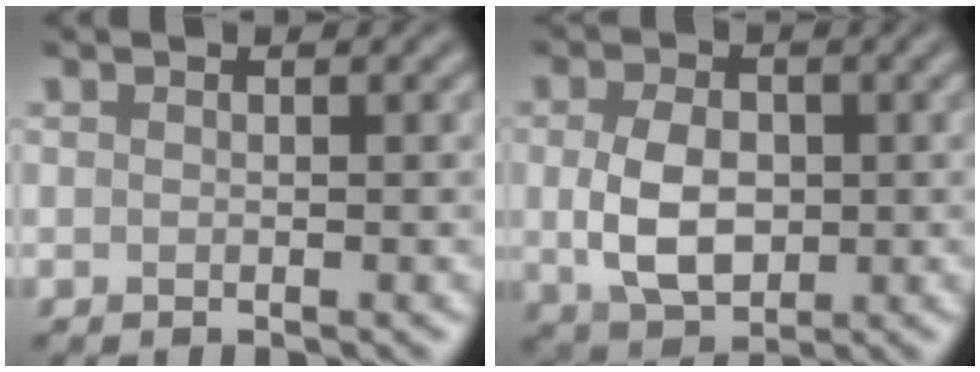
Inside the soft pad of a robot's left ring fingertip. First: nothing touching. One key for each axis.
{"total": 5.4, "fx": -0.2, "fy": 3.7, "fz": 3.9, "tx": -0.082, "ty": -0.005, "tz": -0.001}